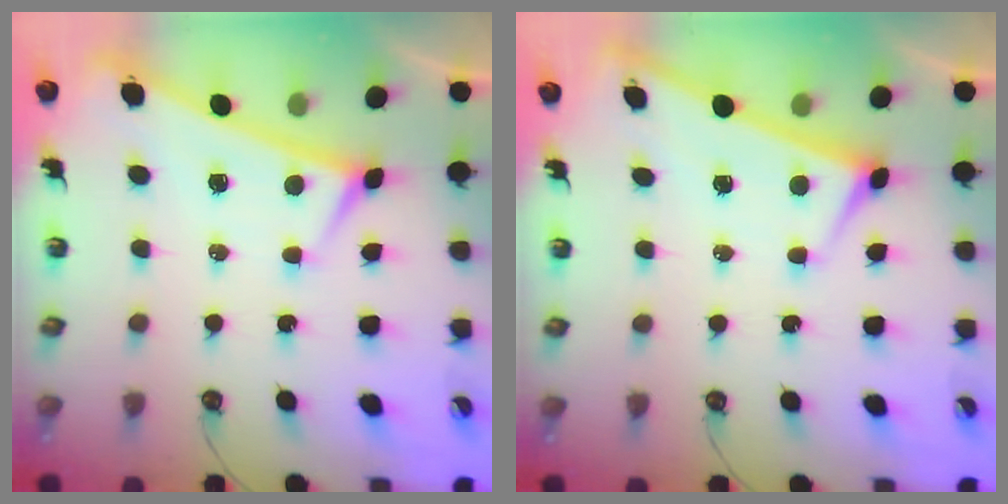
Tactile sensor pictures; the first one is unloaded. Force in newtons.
{"total": 1.7, "press": 1.7, "slide": 0.1}